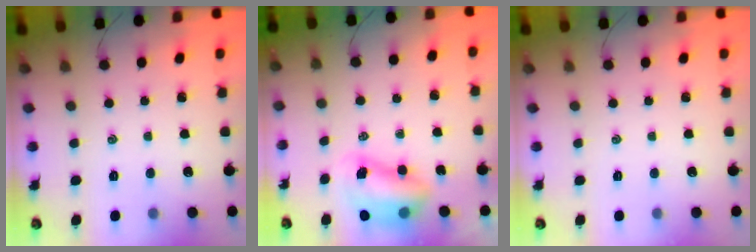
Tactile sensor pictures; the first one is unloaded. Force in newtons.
{"total": 8.8, "press": 8.5, "slide": 2.2}
{"total": 0.0}